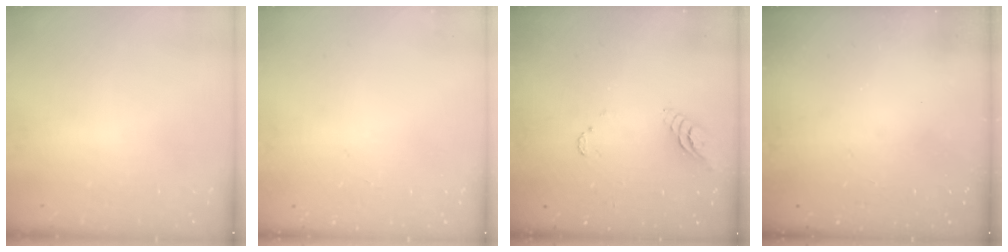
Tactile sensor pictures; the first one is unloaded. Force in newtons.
{"total": 0.0}
{"total": 5.7, "press": 5.7, "slide": 0.4}
{"total": 0.0}